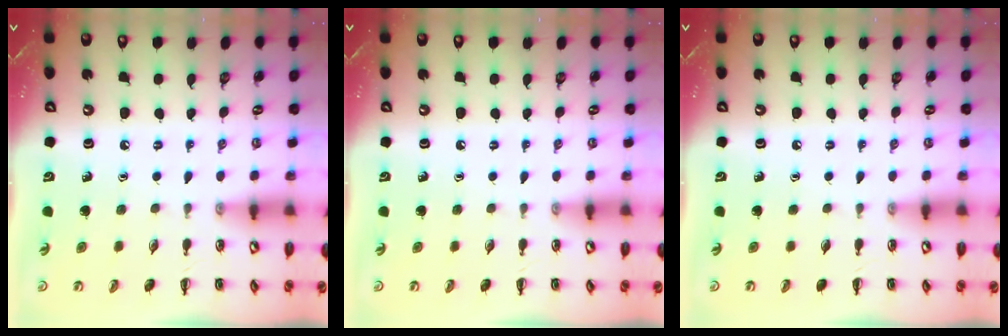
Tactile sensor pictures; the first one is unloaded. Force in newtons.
{"total": 0.0}
{"total": 0.0}